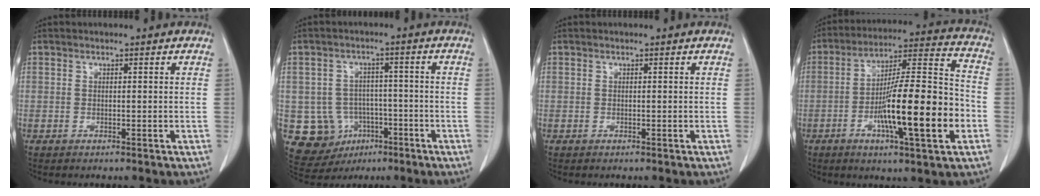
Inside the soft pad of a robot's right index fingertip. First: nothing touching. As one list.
[{"total": 9.6, "force": [-3.0, 8.9, 2.1], "torque": [-0.051, 0.021, -0.029]}, {"total": 0.0}, {"total": 18.3, "force": [-5.0, 1.8, 17.5], "torque": [-0.289, 0.001, -0.077]}]